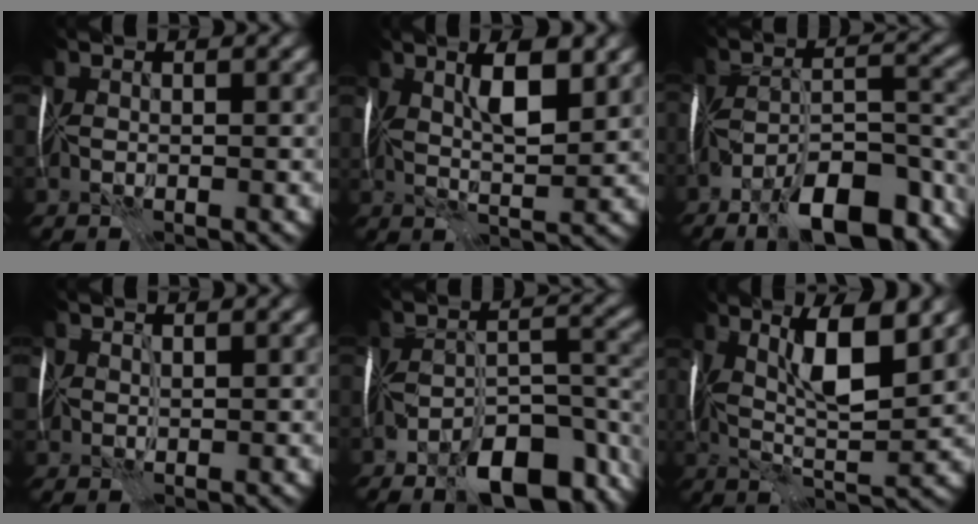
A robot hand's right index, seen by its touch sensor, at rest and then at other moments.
{"total": 5.2, "force": [2.1, 1.4, 4.5], "torque": [-0.077, 0.003, 0.034]}
{"total": 11.1, "force": [-7.7, 3.6, 7.2], "torque": [-0.108, 0.001, -0.134]}
{"total": 1.1, "force": [0.6, 0.9, 0.3], "torque": [-0.009, 0.000, 0.011]}
{"total": 9.1, "force": [-5.9, 3.6, 5.8], "torque": [-0.082, -0.009, -0.100]}
{"total": 7.5, "force": [2.7, 1.6, 6.8], "torque": [-0.122, 0.002, 0.042]}